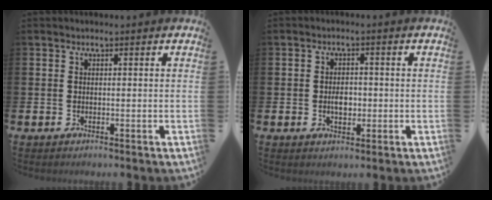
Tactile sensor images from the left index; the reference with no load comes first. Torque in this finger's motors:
{"motor_torque": [0.67, 0.11, 0.05, 0.07]}